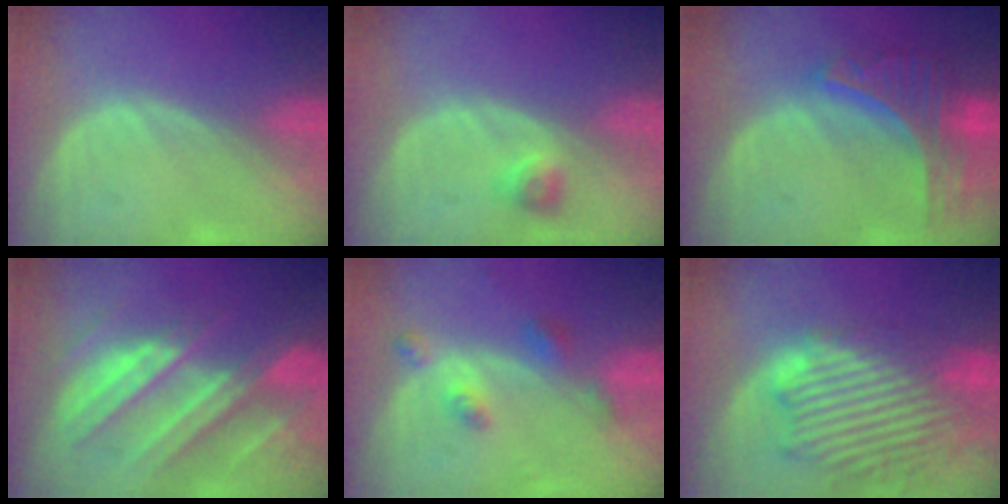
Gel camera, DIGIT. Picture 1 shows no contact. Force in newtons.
{"total": 2.2, "press": 2.1, "slide": 0.8}
{"total": 8.9, "press": 7.6, "slide": 4.5}
{"total": 10.3, "press": 9.2, "slide": 4.7}
{"total": 4.2, "press": 3.9, "slide": 1.6}
{"total": 14.0, "press": 11.8, "slide": 7.4}